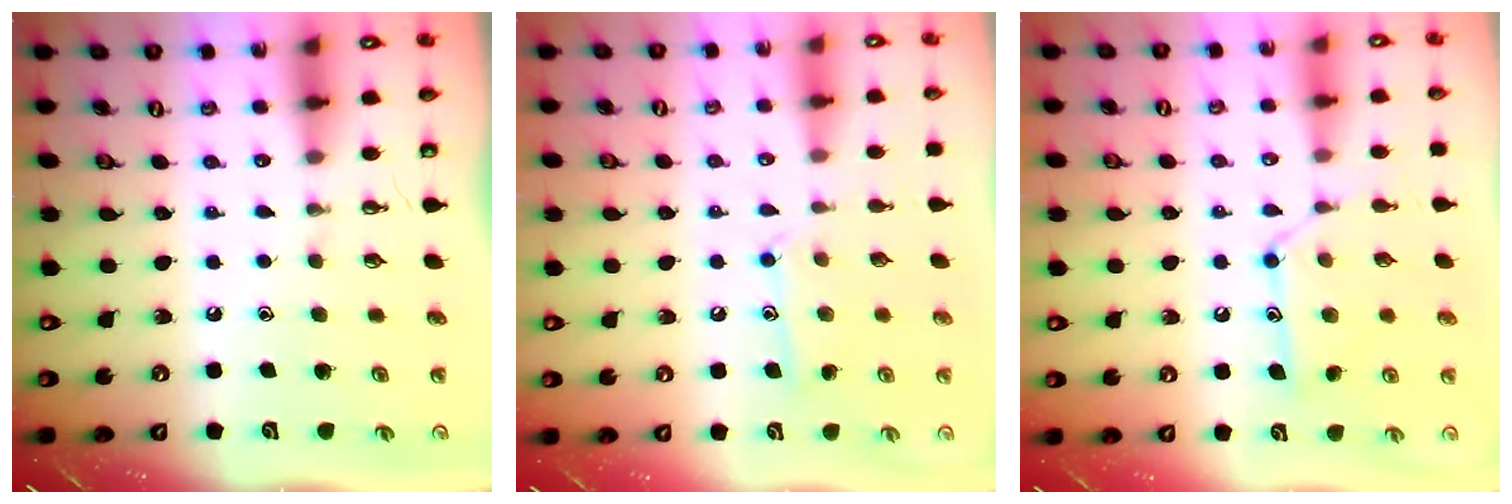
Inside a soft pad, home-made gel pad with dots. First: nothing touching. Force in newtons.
{"total": 9.5, "press": 9.5, "slide": 0.7}
{"total": 12.9, "press": 12.9, "slide": 0.7}